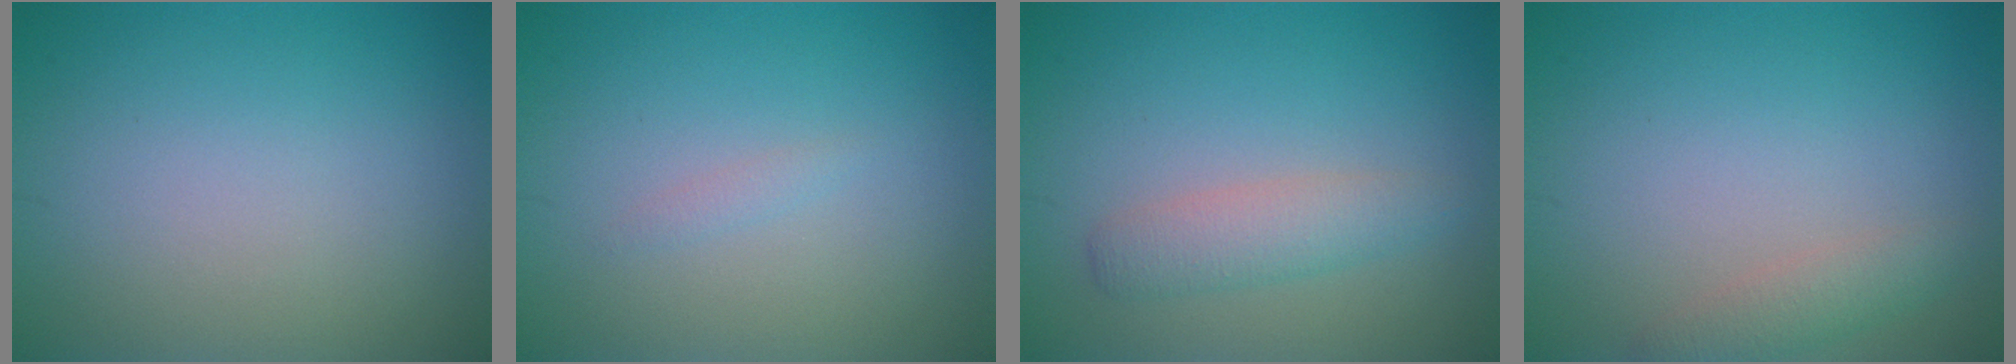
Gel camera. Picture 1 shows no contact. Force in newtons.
{"total": 0.6, "press": 0.6, "slide": 0.0}
{"total": 2.6, "press": 2.6, "slide": 0.0}
{"total": 1.9, "press": 1.9, "slide": 0.1}